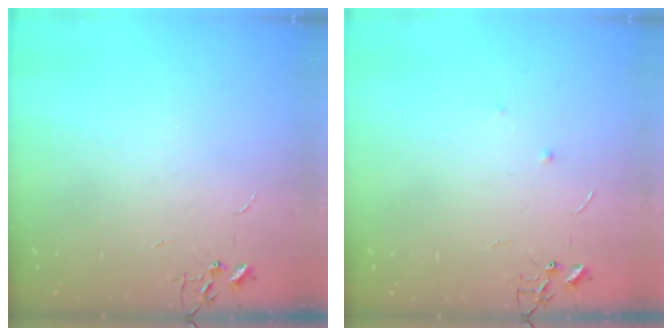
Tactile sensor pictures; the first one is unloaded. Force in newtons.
{"total": 4.7, "press": 4.7, "slide": 0.5}